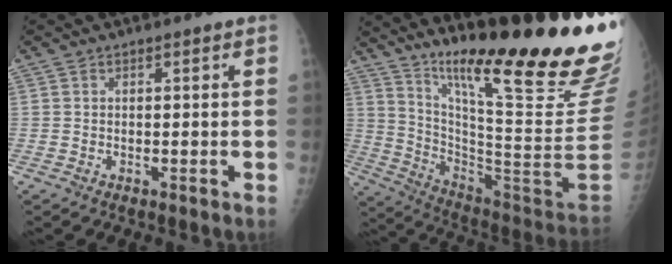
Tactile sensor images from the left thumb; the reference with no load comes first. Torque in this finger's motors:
{"motor_torque": [3.75, 1.26, 1.08, -1.69, 0.28]}